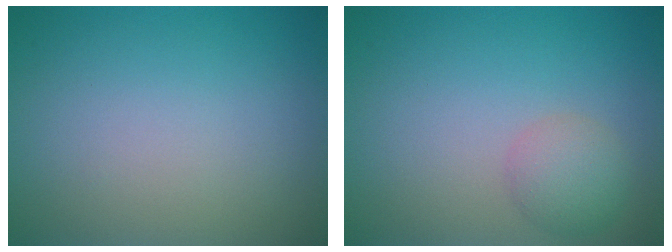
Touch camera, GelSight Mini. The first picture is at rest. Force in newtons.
{"total": 2.5, "press": 2.5, "slide": 0.1}